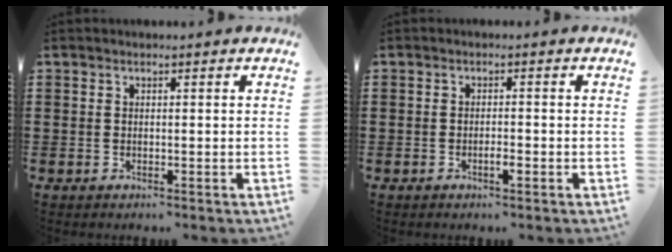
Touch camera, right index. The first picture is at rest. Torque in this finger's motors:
{"motor_torque": [-0.02, -0.02, 0.00, 0.01]}